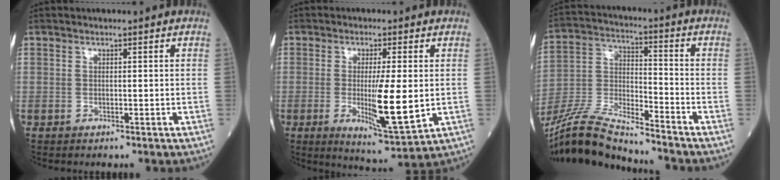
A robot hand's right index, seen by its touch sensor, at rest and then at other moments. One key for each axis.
{"total": 9.9, "fx": -0.8, "fy": 1.1, "fz": 9.8, "tx": -0.166, "ty": -0.025, "tz": -0.010}
{"total": 14.1, "fx": -13.0, "fy": 0.6, "fz": 5.4, "tx": -0.114, "ty": 0.000, "tz": -0.247}